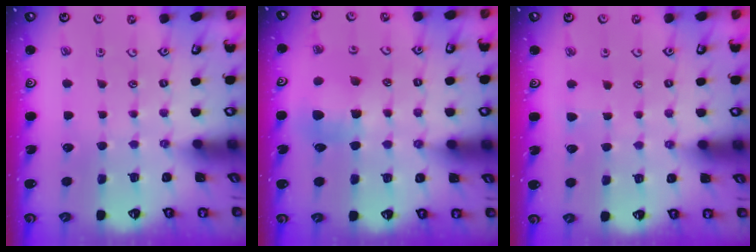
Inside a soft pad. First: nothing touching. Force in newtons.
{"total": 7.4, "press": 7.4, "slide": 0.3}
{"total": 2.8, "press": 2.7, "slide": 0.7}